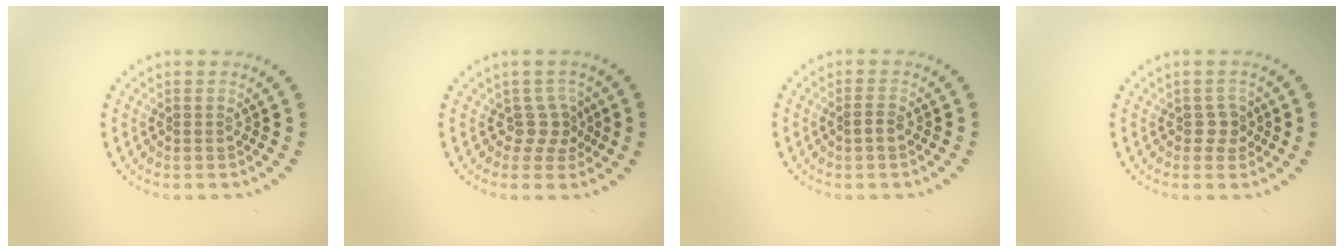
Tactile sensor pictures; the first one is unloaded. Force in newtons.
{"total": 2.2, "press": 1.5, "slide": 1.6}
{"total": 1.0, "press": 0.9, "slide": 0.4}
{"total": 1.5, "press": 1.3, "slide": 0.6}